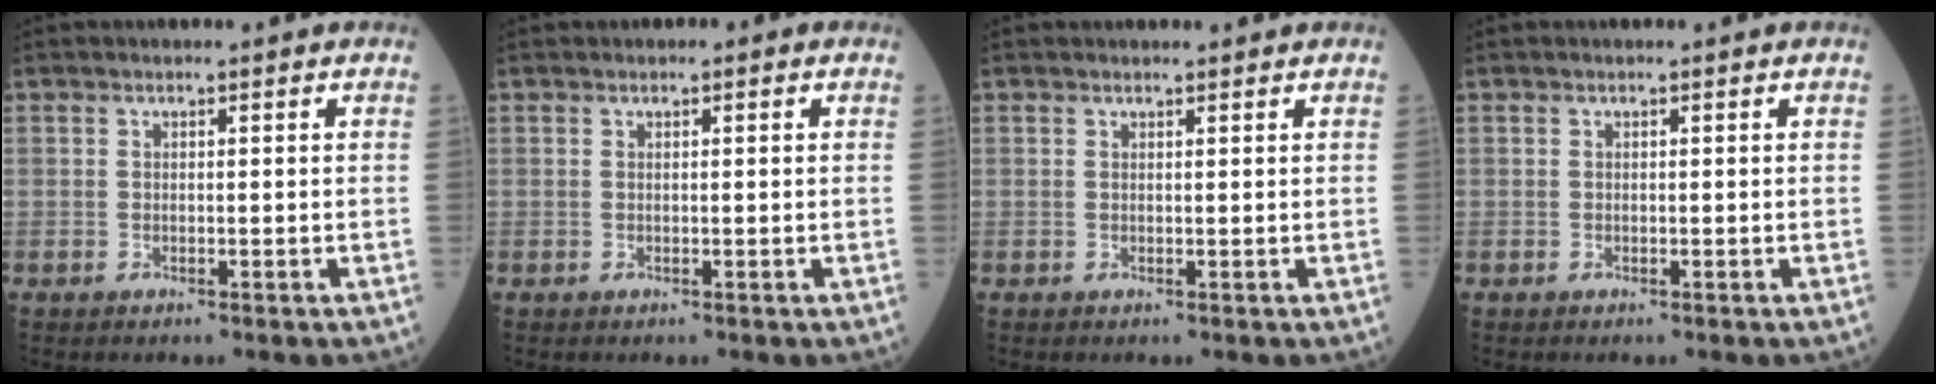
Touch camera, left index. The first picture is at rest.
{"total": 0.5, "force": [0.1, 0.4, 0.4], "torque": [-0.006, 0.005, -0.002]}
{"total": 0.9, "force": [0.9, 0.1, 0.1], "torque": [-0.008, 0.003, 0.013]}
{"total": 0.0}